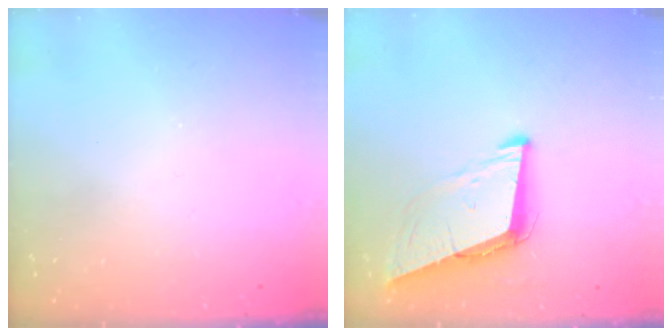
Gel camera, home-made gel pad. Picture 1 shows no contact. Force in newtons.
{"total": 9.0, "press": 8.1, "slide": 3.8}